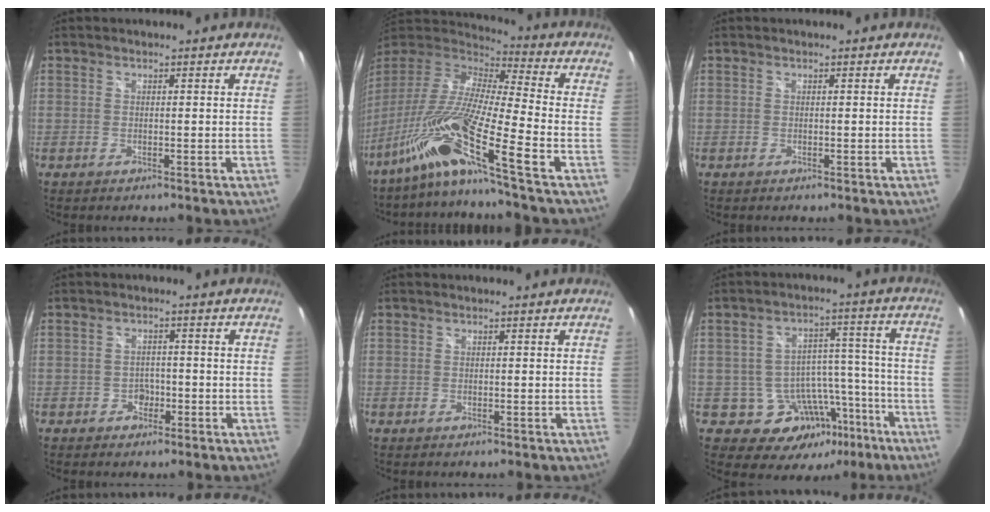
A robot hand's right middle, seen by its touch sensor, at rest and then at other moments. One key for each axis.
{"total": 17.3, "fx": -11.0, "fy": -0.3, "fz": 13.4, "tx": -0.246, "ty": -0.025, "tz": -0.221}
{"total": 0.0}
{"total": 2.5, "fx": -1.3, "fy": 2.1, "fz": 0.4, "tx": -0.009, "ty": 0.004, "tz": -0.020}
{"total": 0.0}
{"total": 12.6, "fx": -6.7, "fy": 9.4, "fz": 5.0, "tx": -0.076, "ty": 0.048, "tz": -0.065}